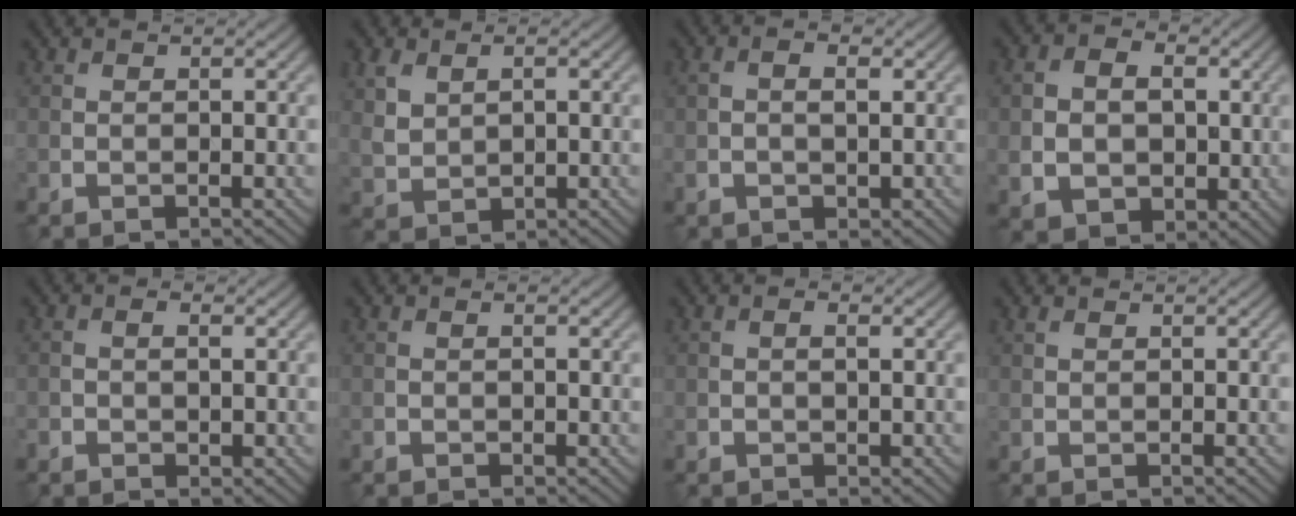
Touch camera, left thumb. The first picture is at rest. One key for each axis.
{"total": 4.0, "fx": 1.4, "fy": 2.7, "fz": 2.5, "tx": -0.066, "ty": -0.003, "tz": 0.033}
{"total": 3.2, "fx": -0.3, "fy": 1.6, "fz": 2.7, "tx": -0.055, "ty": 0.000, "tz": -0.005}
{"total": 7.4, "fx": -0.3, "fy": 5.7, "fz": 4.7, "tx": -0.098, "ty": -0.006, "tz": -0.007}
{"total": 2.7, "fx": -0.7, "fy": 1.5, "fz": 2.1, "tx": -0.038, "ty": -0.003, "tz": -0.011}
{"total": 0.7, "fx": -0.3, "fy": 0.4, "fz": 0.5, "tx": -0.008, "ty": 0.000, "tz": -0.004}
{"total": 1.7, "fx": -0.2, "fy": 0.9, "fz": 1.4, "tx": -0.024, "ty": 0.000, "tz": -0.002}
{"total": 0.6, "fx": 0.4, "fy": 0.4, "fz": 0.4, "tx": -0.010, "ty": 0.001, "tz": 0.008}